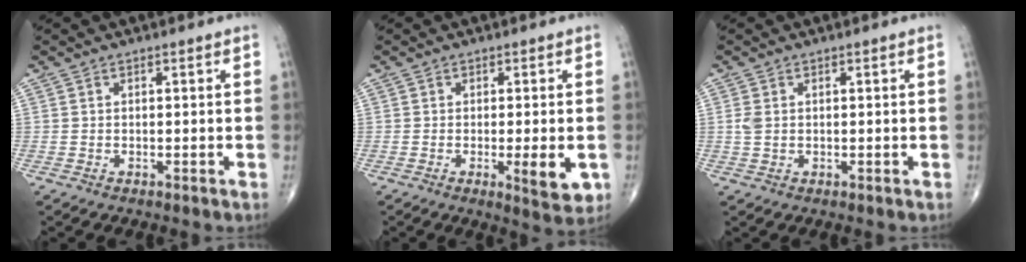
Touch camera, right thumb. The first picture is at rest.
{"total": 5.8, "force": [-1.3, 1.5, 5.5], "torque": [-0.074, -0.013, -0.017]}
{"total": 2.2, "force": [0.2, 1.7, 1.3], "torque": [-0.024, 0.002, 0.003]}